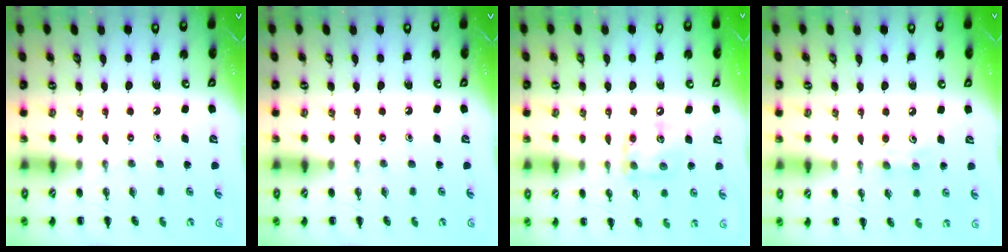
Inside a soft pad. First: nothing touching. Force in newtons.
{"total": 0.0}
{"total": 10.1, "press": 10.1, "slide": 0.8}
{"total": 7.4, "press": 7.1, "slide": 2.0}